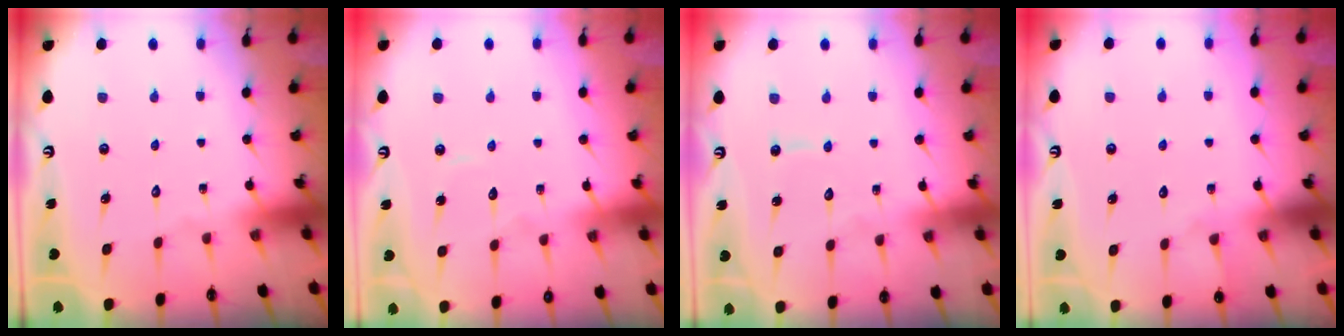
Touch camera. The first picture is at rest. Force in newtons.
{"total": 5.1, "press": 5.1, "slide": 0.4}
{"total": 4.9, "press": 4.8, "slide": 0.4}
{"total": 3.9, "press": 3.8, "slide": 0.4}